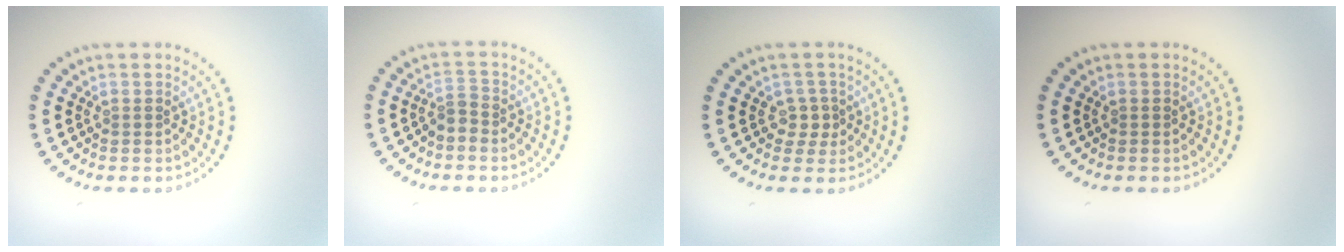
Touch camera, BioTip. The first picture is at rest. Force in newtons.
{"total": 1.7, "press": 1.2, "slide": 1.1}
{"total": 1.8, "press": 1.4, "slide": 1.1}
{"total": 0.0}